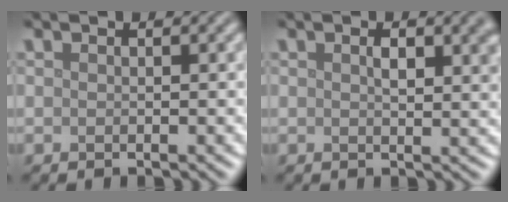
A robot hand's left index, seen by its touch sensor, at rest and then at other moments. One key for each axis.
{"total": 3.2, "fx": 1.0, "fy": 1.2, "fz": 2.8, "tx": -0.041, "ty": 0.004, "tz": 0.015}